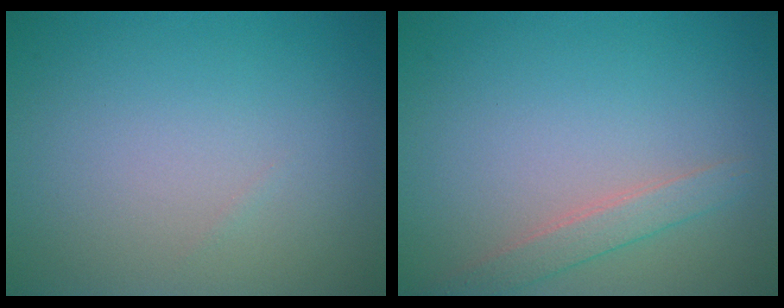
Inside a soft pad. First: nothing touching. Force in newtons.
{"total": 1.9, "press": 1.9, "slide": 0.1}